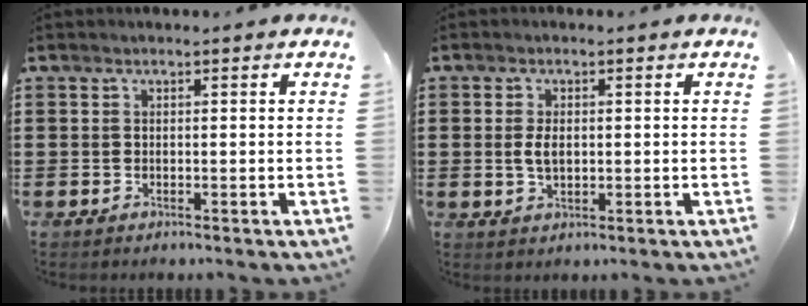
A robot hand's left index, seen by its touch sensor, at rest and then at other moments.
{"total": 3.4, "force": [0.1, 1.9, 2.9], "torque": [-0.066, 0.003, -0.001]}